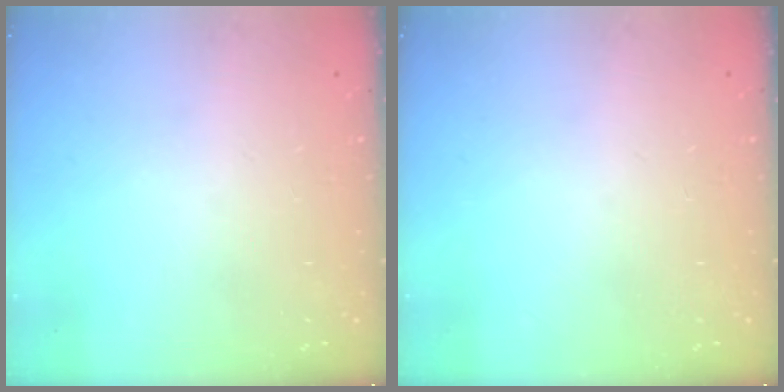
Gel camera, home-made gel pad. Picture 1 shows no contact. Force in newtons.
{"total": 0.0}